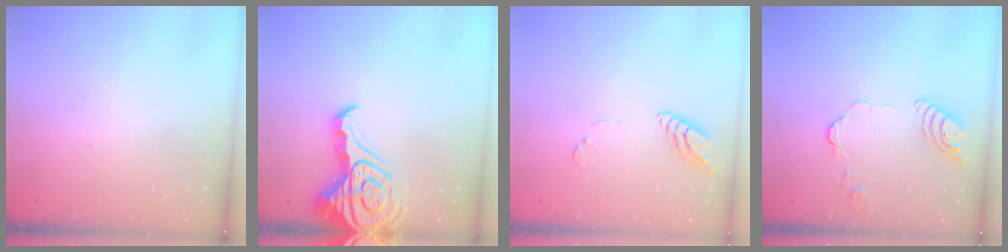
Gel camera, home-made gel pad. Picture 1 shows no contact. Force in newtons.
{"total": 12.6, "press": 12.5, "slide": 1.2}
{"total": 8.8, "press": 8.8, "slide": 0.9}
{"total": 8.9, "press": 8.8, "slide": 1.0}